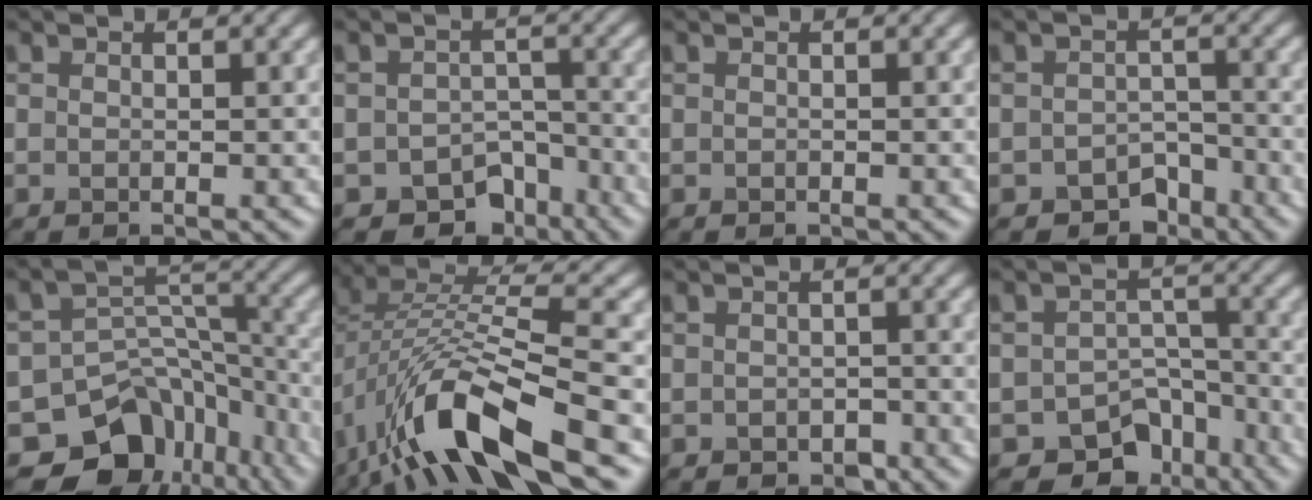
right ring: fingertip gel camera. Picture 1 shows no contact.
{"total": 5.0, "force": [-3.5, 3.2, 1.4], "torque": [0.001, -0.002, -0.046]}
{"total": 0.0}
{"total": 3.3, "force": [-2.5, 2.1, 0.8], "torque": [0.004, -0.002, -0.036]}
{"total": 12.9, "force": [-9.2, 8.4, 3.3], "torque": [-0.049, 0.001, -0.121]}
{"total": 11.3, "force": [-5.1, 3.9, 9.3], "torque": [-0.180, 0.007, -0.102]}
{"total": 1.2, "force": [-0.7, 0.9, 0.1], "torque": [0.004, -0.004, -0.010]}
{"total": 7.1, "force": [-5.2, 4.4, 1.8], "torque": [0.004, -0.008, -0.071]}